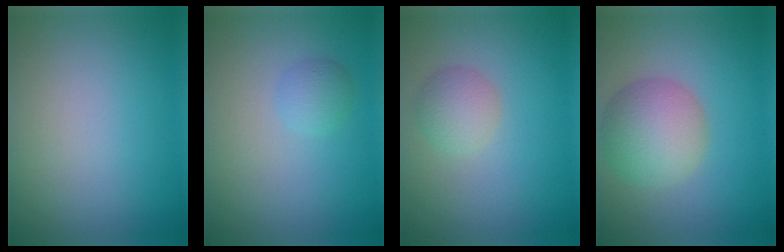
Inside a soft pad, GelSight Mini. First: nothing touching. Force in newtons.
{"total": 1.5, "press": 1.5, "slide": 0.1}
{"total": 2.3, "press": 2.3, "slide": 0.1}
{"total": 5.5, "press": 5.5, "slide": 0.0}